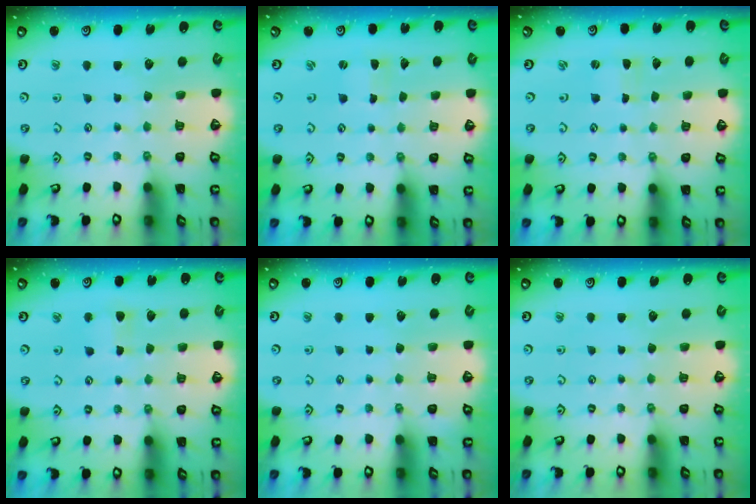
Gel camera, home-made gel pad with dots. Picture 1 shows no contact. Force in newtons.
{"total": 0.8, "press": 0.8, "slide": 0.2}
{"total": 0.0}
{"total": 3.3, "press": 3.3, "slide": 0.3}
{"total": 0.0}
{"total": 0.0}